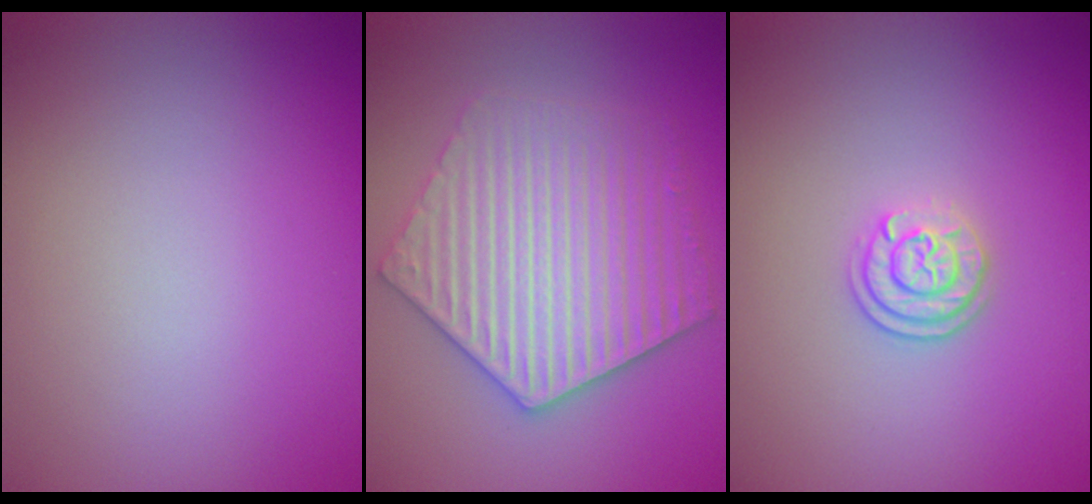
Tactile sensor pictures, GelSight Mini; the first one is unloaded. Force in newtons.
{"total": 5.6, "press": 5.5, "slide": 0.9}
{"total": 2.3, "press": 1.9, "slide": 1.2}